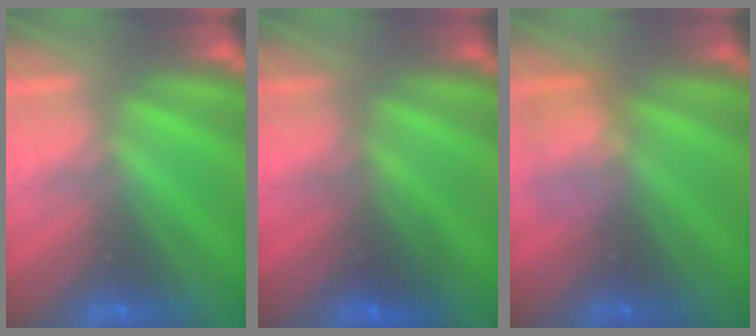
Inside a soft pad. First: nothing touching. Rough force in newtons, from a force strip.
{"total": 2.7}
{"total": 2.3}